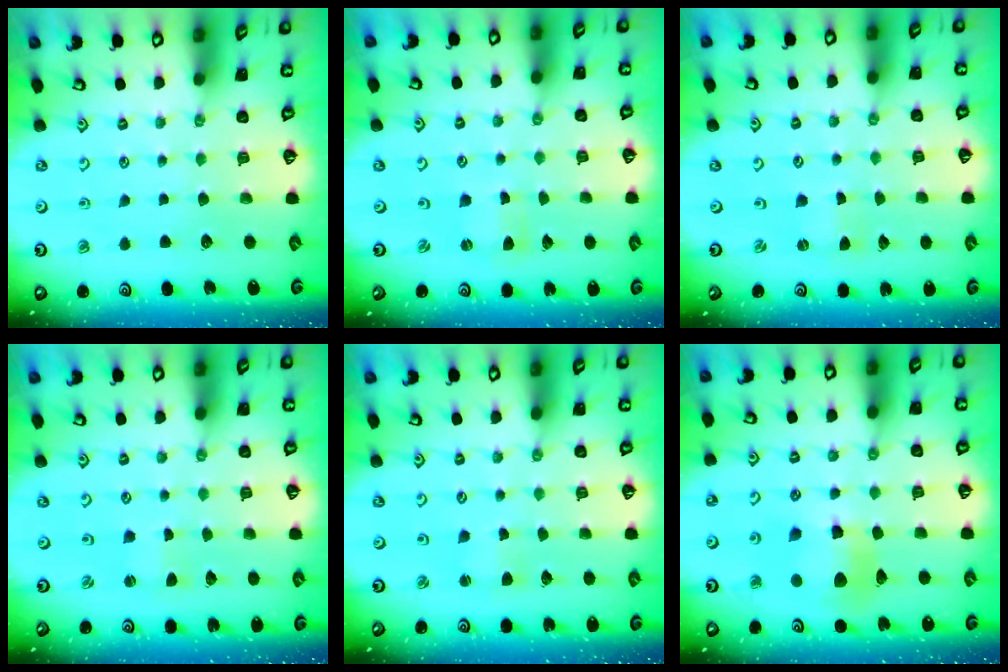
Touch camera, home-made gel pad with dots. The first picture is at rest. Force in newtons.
{"total": 0.0}
{"total": 0.0}
{"total": 1.0, "press": 1.0, "slide": 0.2}
{"total": 2.7, "press": 2.6, "slide": 0.4}
{"total": 10.4, "press": 10.3, "slide": 1.3}